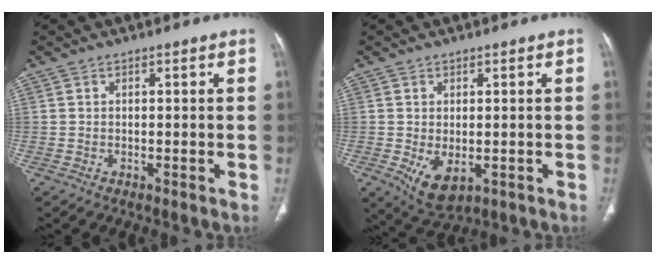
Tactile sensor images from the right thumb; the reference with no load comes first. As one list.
[{"total": 6.2, "force": [-1.4, 3.5, 4.8], "torque": [-0.083, -0.011, -0.007]}]